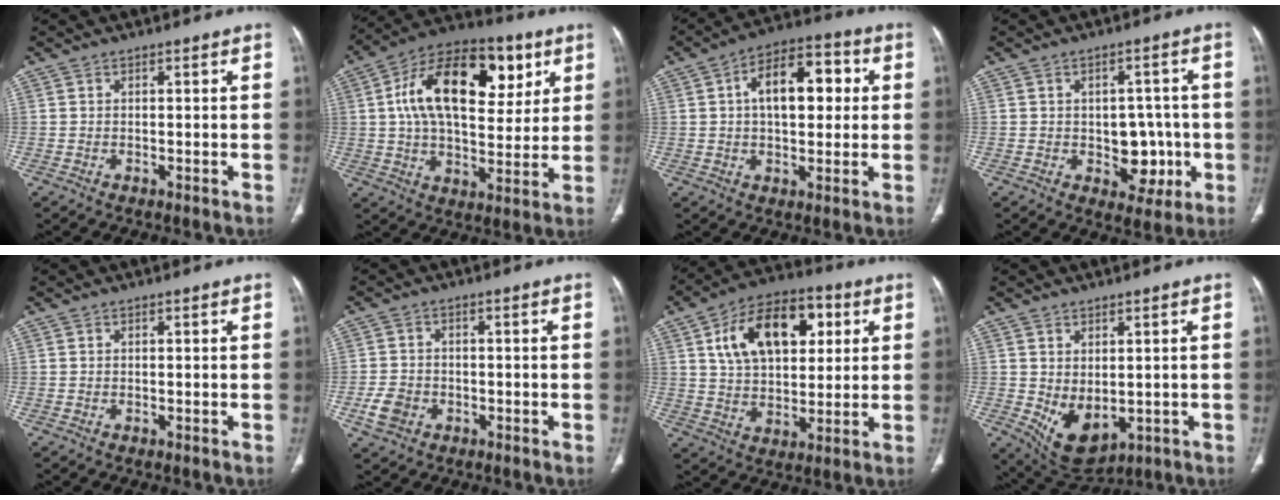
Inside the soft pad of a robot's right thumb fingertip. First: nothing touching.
{"total": 23.1, "force": [7.0, 13.0, 17.8], "torque": [-0.264, 0.006, 0.105]}
{"total": 13.7, "force": [2.4, 7.6, 11.2], "torque": [-0.147, 0.025, 0.032]}
{"total": 8.2, "force": [-1.4, 5.9, 5.6], "torque": [-0.031, 0.009, -0.010]}
{"total": 0.0}
{"total": 4.8, "force": [-1.8, 3.8, 2.3], "torque": [-0.041, 0.011, -0.029]}
{"total": 18.2, "force": [5.9, 10.9, 13.3], "torque": [-0.184, 0.004, 0.099]}
{"total": 8.3, "force": [-0.9, 5.1, 6.5], "torque": [-0.095, -0.008, 0.015]}